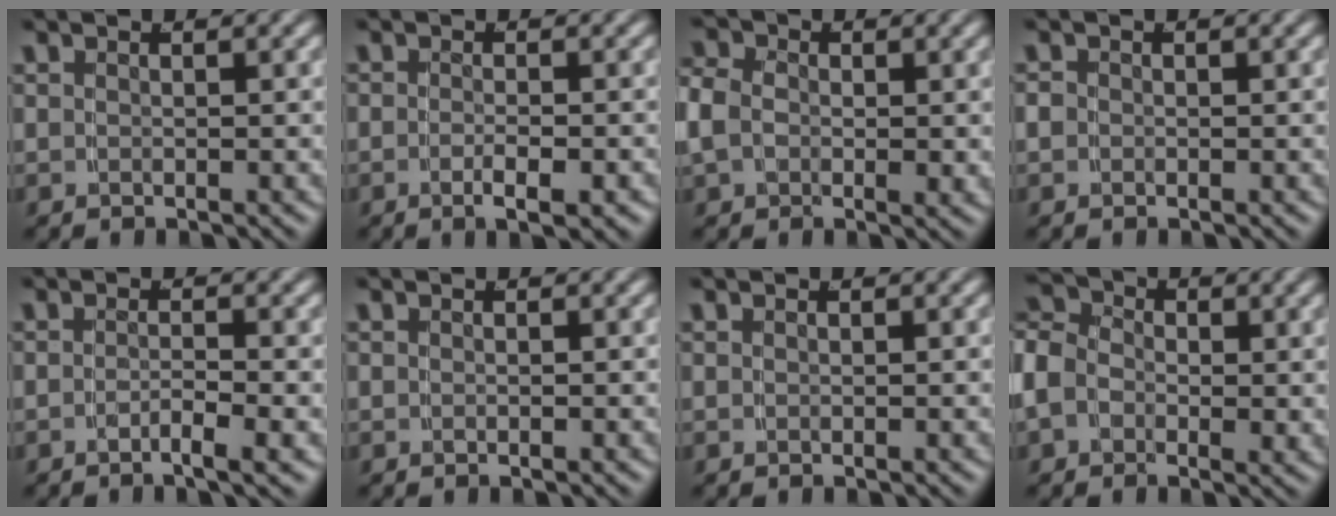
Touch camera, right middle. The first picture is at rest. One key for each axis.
{"total": 2.4, "fx": -1.3, "fy": 0.5, "fz": 2.0, "tx": -0.037, "ty": -0.005, "tz": -0.020}
{"total": 3.7, "fx": 0.0, "fy": 3.0, "fz": 2.2, "tx": -0.060, "ty": -0.010, "tz": 0.002}
{"total": 1.0, "fx": -0.2, "fy": 0.9, "fz": 0.4, "tx": -0.013, "ty": -0.005, "tz": -0.003}
{"total": 1.8, "fx": -1.3, "fy": -0.4, "fz": 1.2, "tx": -0.022, "ty": -0.003, "tz": -0.024}
{"total": 0.0}
{"total": 0.0}
{"total": 6.0, "fx": 0.3, "fy": 5.1, "fz": 3.2, "tx": -0.072, "ty": -0.004, "tz": -0.004}